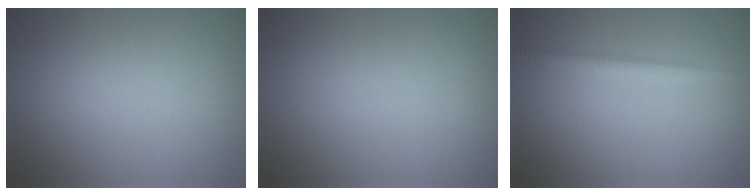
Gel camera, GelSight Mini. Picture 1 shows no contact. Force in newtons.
{"total": 0.0}
{"total": 2.4, "press": 2.4, "slide": 0.0}